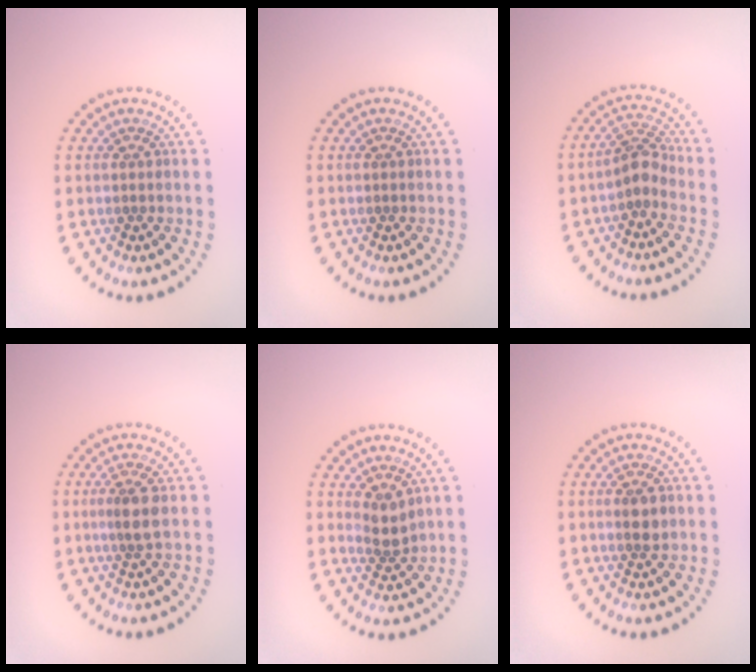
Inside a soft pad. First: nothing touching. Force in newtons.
{"total": 0.0}
{"total": 2.3, "press": 1.7, "slide": 1.5}
{"total": 2.1, "press": 1.6, "slide": 1.3}
{"total": 1.9, "press": 1.5, "slide": 1.2}
{"total": 1.8, "press": 1.7, "slide": 0.6}